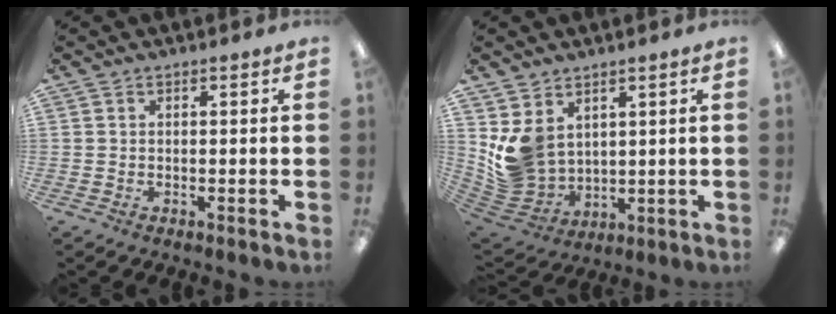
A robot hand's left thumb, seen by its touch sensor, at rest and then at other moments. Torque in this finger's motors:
{"motor_torque": [0.15, 0.21, 0.42, -0.37, 0.10]}